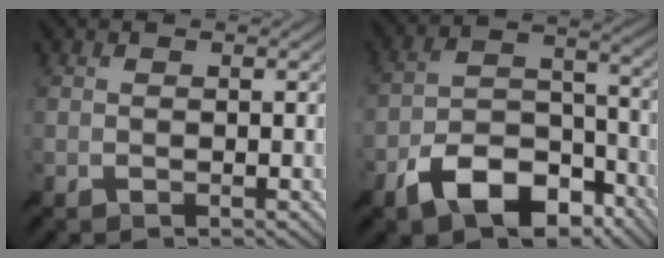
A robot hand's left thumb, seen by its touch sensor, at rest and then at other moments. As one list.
[{"total": 10.6, "force": [-7.1, 5.1, 6.1], "torque": [-0.100, -0.002, -0.140]}]